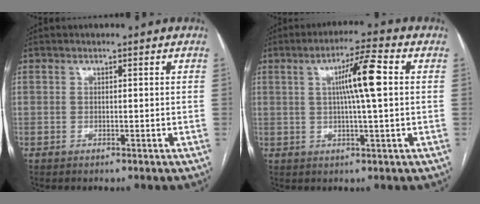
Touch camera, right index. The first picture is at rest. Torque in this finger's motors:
{"motor_torque": [0.60, 0.10, 0.35, 0.10]}